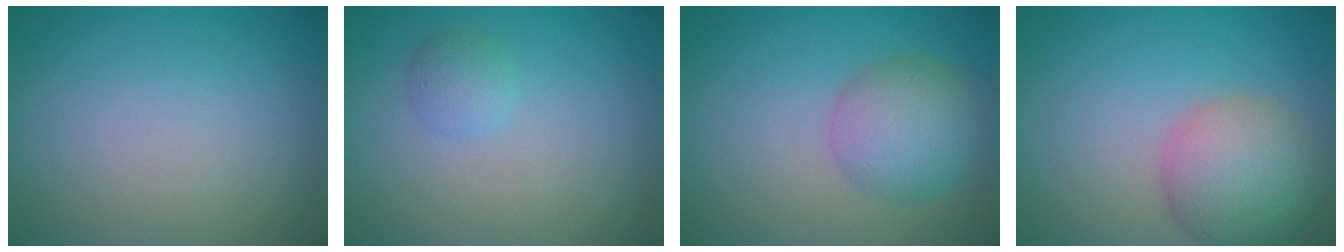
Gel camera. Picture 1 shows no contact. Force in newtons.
{"total": 1.5, "press": 1.5, "slide": 0.1}
{"total": 4.9, "press": 4.9, "slide": 0.2}
{"total": 6.7, "press": 6.7, "slide": 0.5}